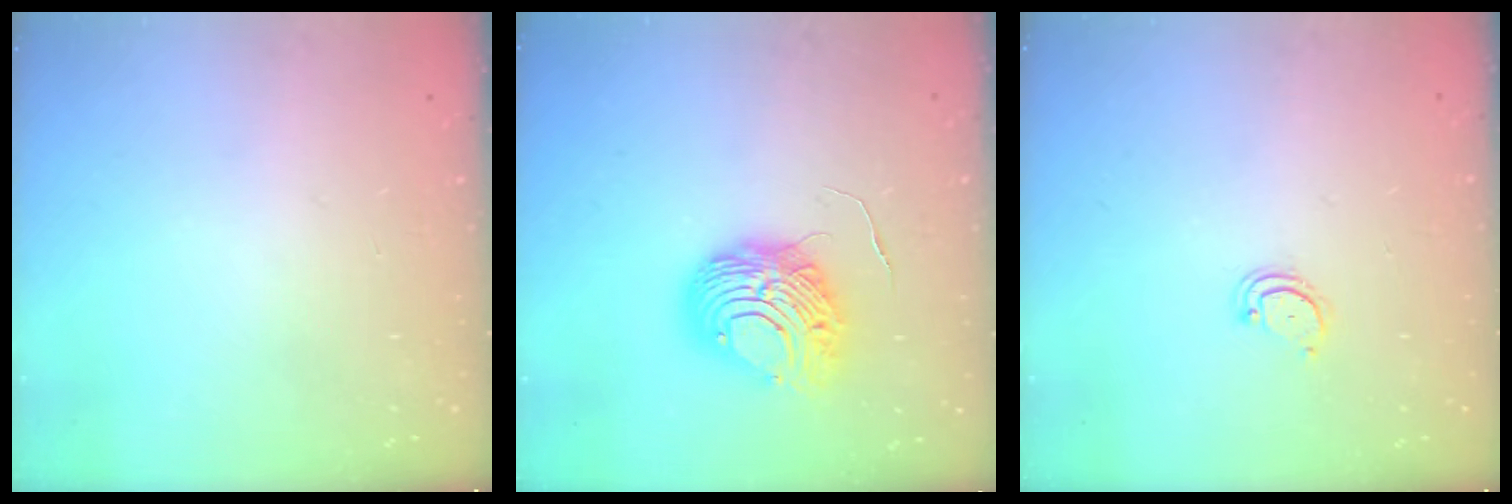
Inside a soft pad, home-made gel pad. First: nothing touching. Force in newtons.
{"total": 9.7, "press": 9.6, "slide": 1.1}
{"total": 2.3, "press": 2.3, "slide": 0.2}